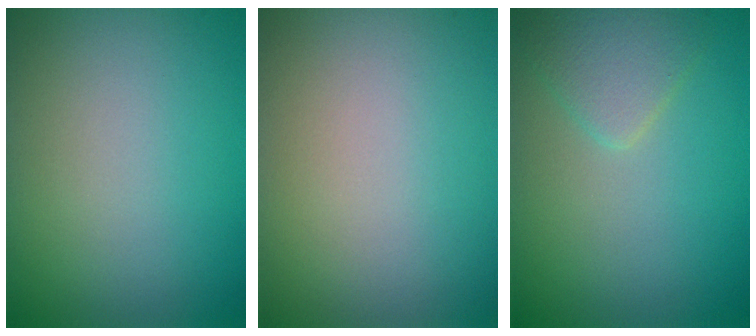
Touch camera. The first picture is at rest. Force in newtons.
{"total": 0.5, "press": 0.5, "slide": 0.0}
{"total": 2.3, "press": 2.2, "slide": 0.2}